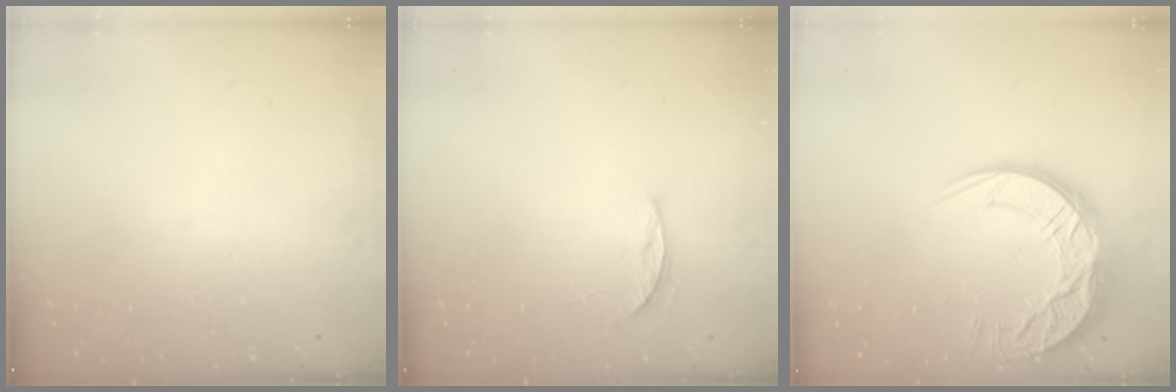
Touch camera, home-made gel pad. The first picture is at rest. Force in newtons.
{"total": 4.5, "press": 4.4, "slide": 0.4}
{"total": 14.8, "press": 14.8, "slide": 1.0}